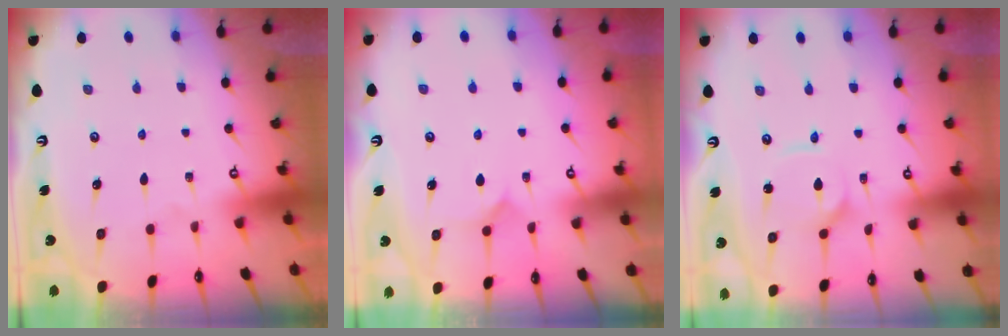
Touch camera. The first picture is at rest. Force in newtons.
{"total": 3.9, "press": 3.9, "slide": 0.4}
{"total": 2.9, "press": 2.9, "slide": 0.4}